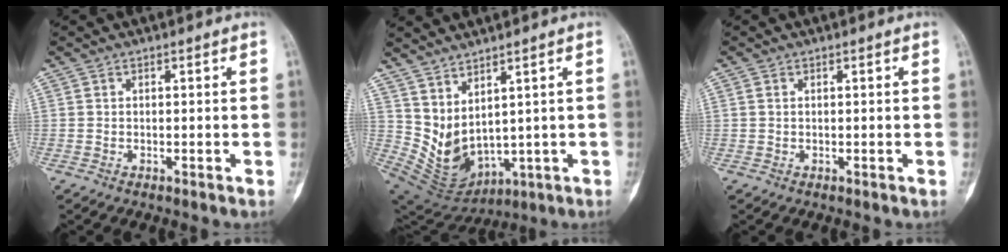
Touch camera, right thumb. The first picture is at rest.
{"total": 9.8, "force": [4.2, 5.0, 7.3], "torque": [-0.116, -0.031, 0.113]}
{"total": 0.5, "force": [0.2, 0.4, 0.3], "torque": [-0.006, 0.002, 0.005]}